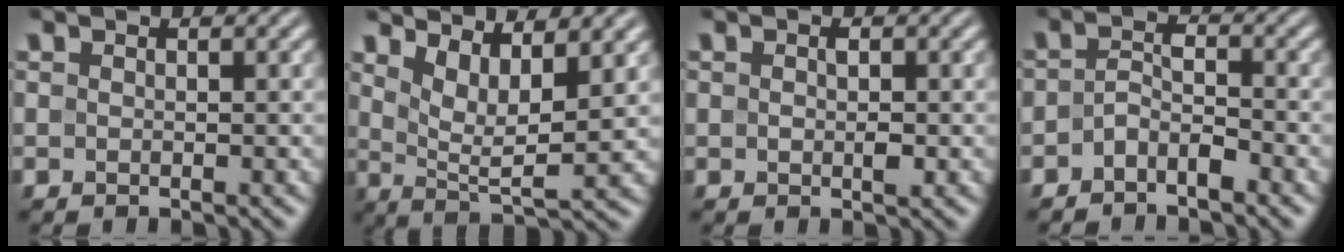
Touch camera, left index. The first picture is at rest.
{"total": 5.1, "force": [2.8, 1.5, 4.0], "torque": [-0.079, -0.010, 0.058]}
{"total": 1.4, "force": [0.0, 0.7, 1.2], "torque": [-0.022, 0.000, 0.001]}
{"total": 2.2, "force": [-1.4, 1.0, 1.3], "torque": [-0.025, 0.009, -0.030]}